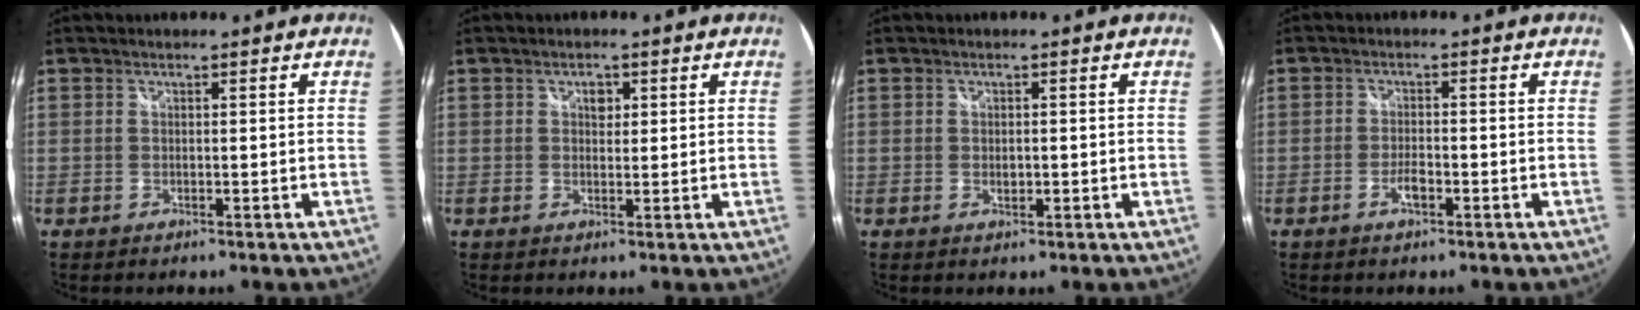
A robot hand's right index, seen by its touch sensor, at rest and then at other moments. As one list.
[{"total": 1.7, "force": [0.6, 1.3, 0.9], "torque": [-0.011, 0.005, 0.008]}, {"total": 1.3, "force": [-0.3, 0.9, 0.9], "torque": [-0.014, 0.000, -0.004]}, {"total": 2.6, "force": [-1.4, 0.9, 1.9], "torque": [-0.044, 0.002, -0.029]}]